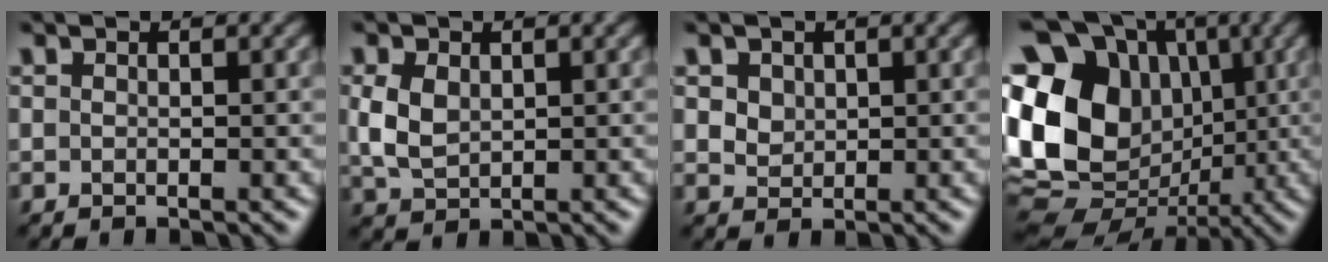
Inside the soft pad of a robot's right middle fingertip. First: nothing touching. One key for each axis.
{"total": 2.8, "fx": 0.6, "fy": 2.1, "fz": 1.8, "tx": -0.052, "ty": 0.003, "tz": 0.018}
{"total": 1.7, "fx": 1.0, "fy": 1.4, "fz": 0.4, "tx": -0.014, "ty": 0.000, "tz": 0.019}
{"total": 18.2, "fx": 1.5, "fy": 15.2, "fz": 9.8, "tx": -0.212, "ty": 0.030, "tz": 0.017}